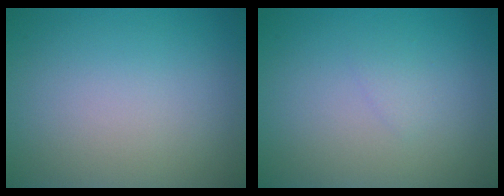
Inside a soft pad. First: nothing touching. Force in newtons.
{"total": 0.7, "press": 0.7, "slide": 0.1}